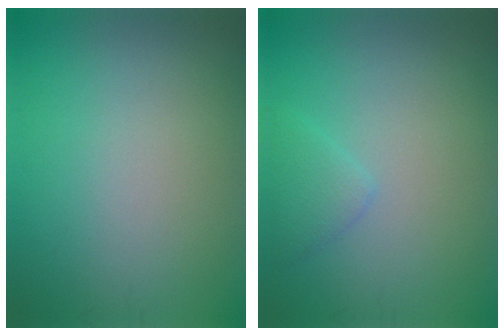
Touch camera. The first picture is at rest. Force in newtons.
{"total": 1.6, "press": 1.6, "slide": 0.1}